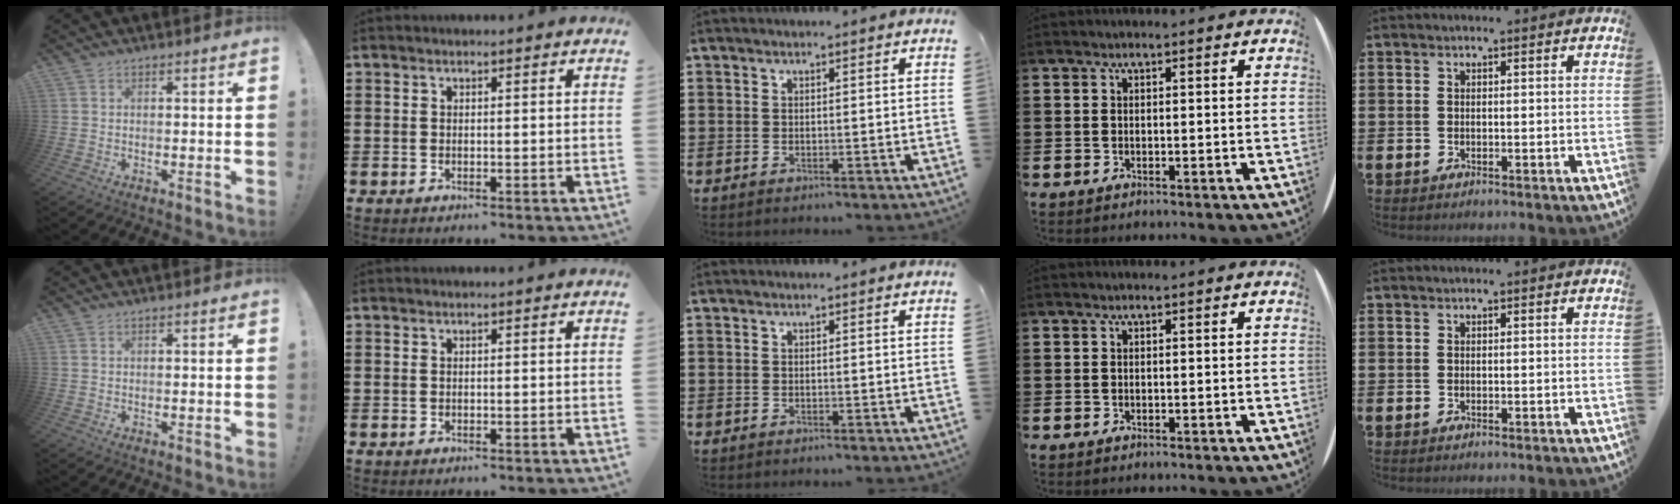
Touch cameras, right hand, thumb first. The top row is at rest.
{}